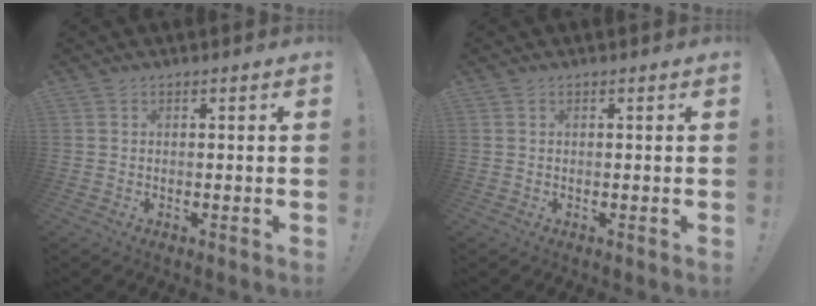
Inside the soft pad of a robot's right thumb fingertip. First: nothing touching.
{"total": 0.0}